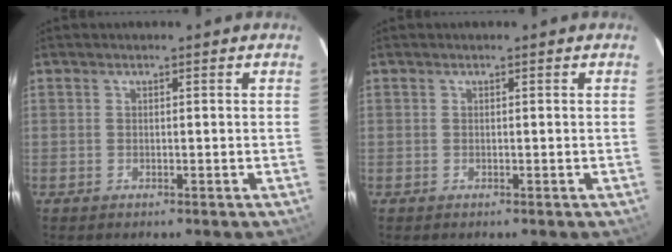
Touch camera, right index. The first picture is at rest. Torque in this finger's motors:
{"motor_torque": [0.00, 0.00, 0.00, 0.00]}